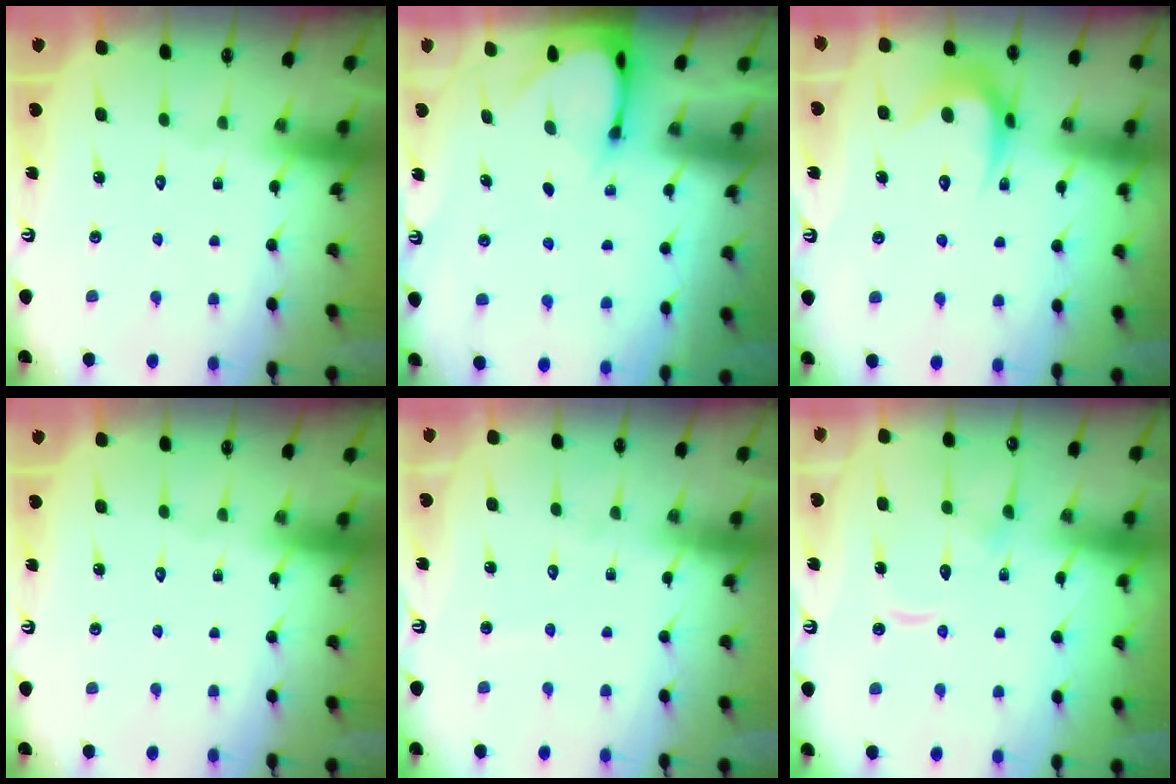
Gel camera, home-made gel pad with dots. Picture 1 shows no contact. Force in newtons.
{"total": 2.8, "press": 2.8, "slide": 0.2}
{"total": 9.4, "press": 9.4, "slide": 0.5}
{"total": 0.0}
{"total": 3.0, "press": 3.0, "slide": 0.4}
{"total": 12.4, "press": 12.4, "slide": 1.3}